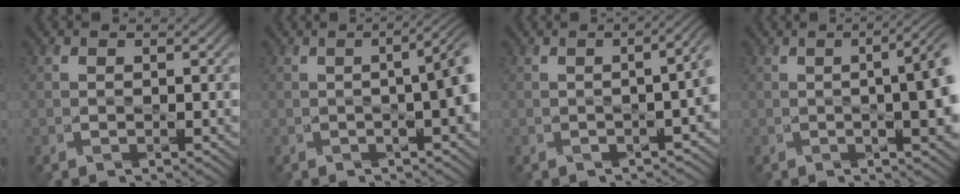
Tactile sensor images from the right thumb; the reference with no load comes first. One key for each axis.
{"total": 7.3, "fx": -0.5, "fy": 2.3, "fz": 6.9, "tx": -0.055, "ty": 0.011, "tz": -0.026}
{"total": 4.6, "fx": -0.9, "fy": 1.7, "fz": 4.2, "tx": -0.043, "ty": -0.001, "tz": -0.009}
{"total": 8.7, "fx": -0.3, "fy": 2.8, "fz": 8.3, "tx": -0.075, "ty": 0.012, "tz": -0.022}